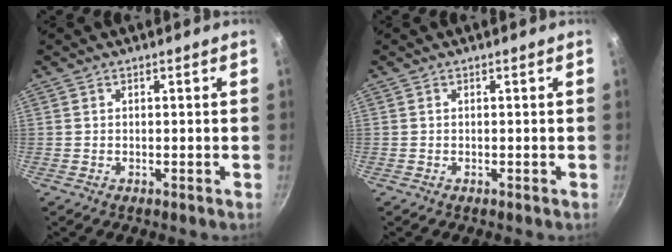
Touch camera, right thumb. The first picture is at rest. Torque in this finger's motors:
{"motor_torque": [0.01, -0.12, 0.12, 0.40, 0.02]}